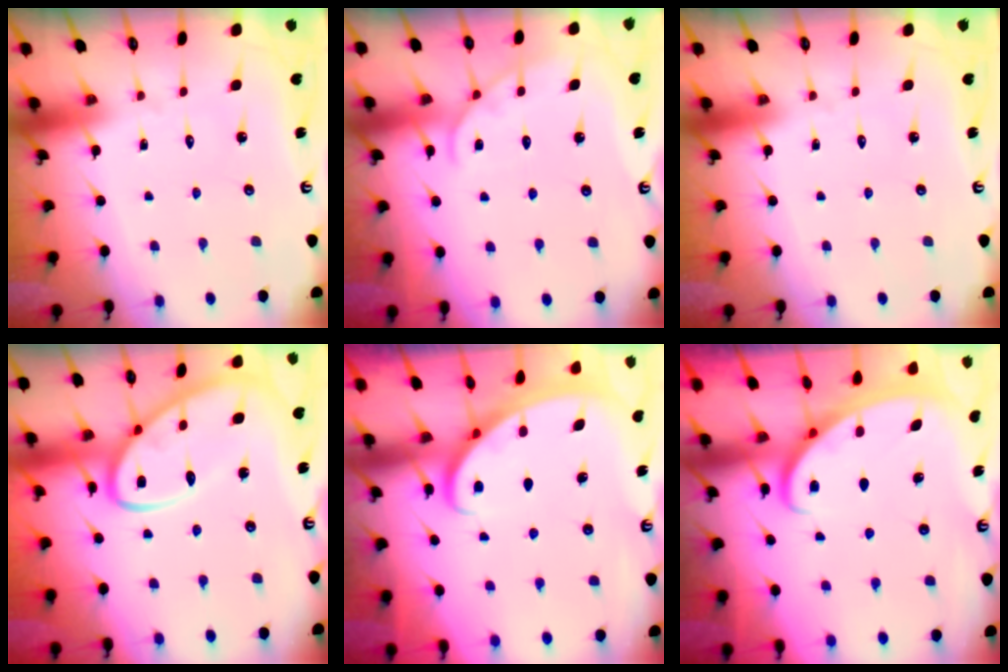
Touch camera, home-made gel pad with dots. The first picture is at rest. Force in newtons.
{"total": 5.3, "press": 5.3, "slide": 0.5}
{"total": 0.0}
{"total": 13.3, "press": 13.3, "slide": 1.0}
{"total": 2.5, "press": 2.5, "slide": 0.3}
{"total": 2.5, "press": 2.4, "slide": 0.4}